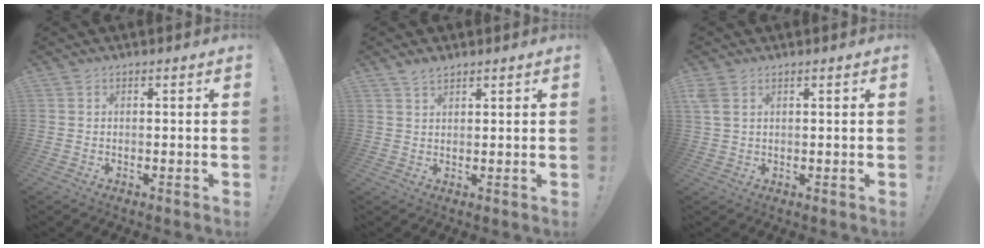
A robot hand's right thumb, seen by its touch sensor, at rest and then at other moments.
{"total": 2.9, "force": [2.4, 1.1, 1.1], "torque": [-0.019, -0.012, 0.044]}
{"total": 3.1, "force": [1.7, 1.6, 2.0], "torque": [-0.037, -0.003, 0.031]}